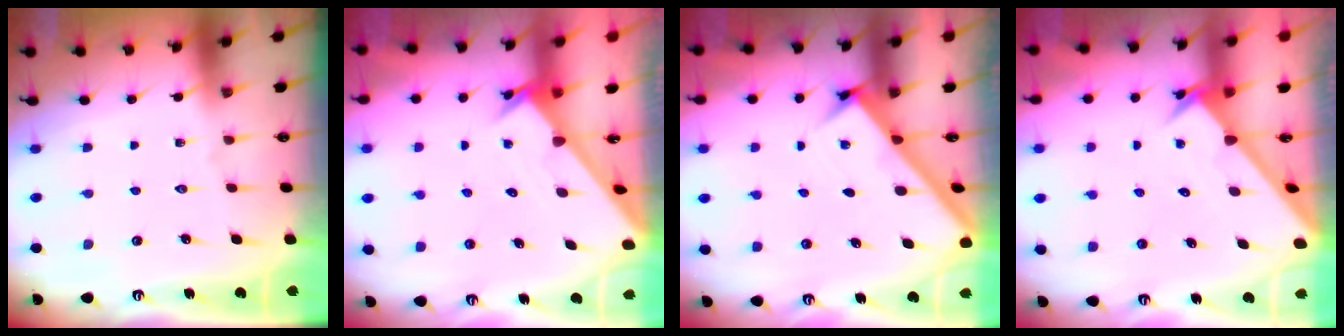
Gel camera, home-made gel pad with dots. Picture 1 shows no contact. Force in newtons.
{"total": 2.2, "press": 2.2, "slide": 0.1}
{"total": 2.4, "press": 2.4, "slide": 0.3}
{"total": 2.7, "press": 2.7, "slide": 0.2}